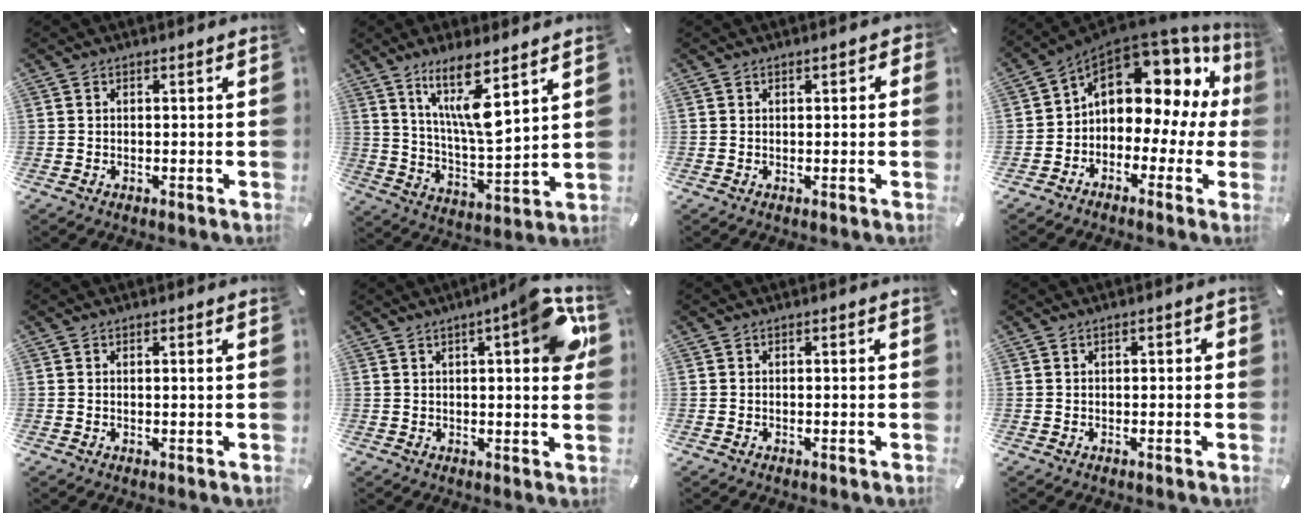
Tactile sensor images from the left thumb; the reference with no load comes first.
{"total": 13.4, "force": [8.2, 3.1, 10.1], "torque": [-0.198, -0.037, 0.138]}
{"total": 1.0, "force": [0.2, 0.8, 0.5], "torque": [-0.004, 0.002, 0.000]}
{"total": 12.6, "force": [4.4, 8.6, 8.0], "torque": [-0.125, -0.035, 0.069]}
{"total": 0.7, "force": [0.3, -0.1, 0.6], "torque": [-0.011, 0.000, 0.005]}
{"total": 11.8, "force": [4.4, 2.8, 10.6], "torque": [-0.133, -0.022, 0.066]}
{"total": 0.0}
{"total": 1.2, "force": [-0.2, 0.8, 0.8], "torque": [-0.016, 0.005, -0.005]}